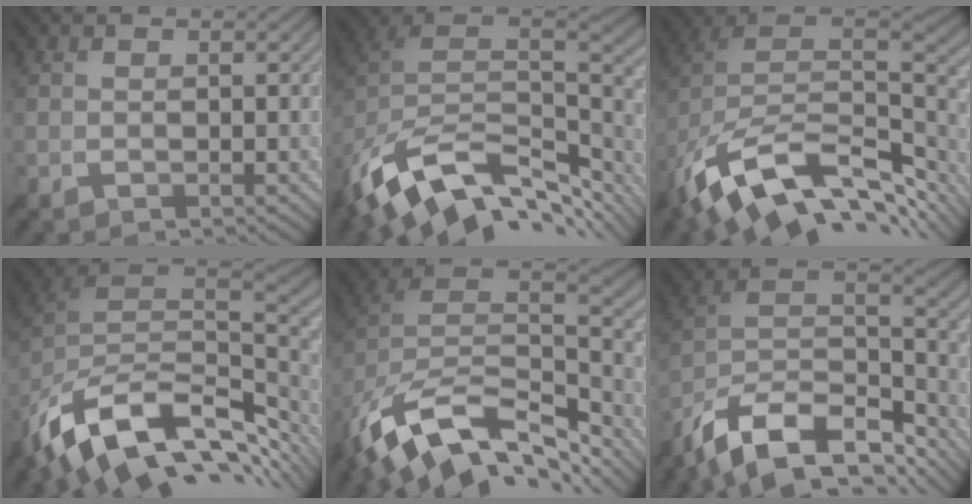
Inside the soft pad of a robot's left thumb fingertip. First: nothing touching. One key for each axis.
{"total": 14.6, "fx": -6.0, "fy": 9.2, "fz": 9.7, "tx": -0.225, "ty": -0.039, "tz": -0.088}
{"total": 15.5, "fx": -5.9, "fy": 9.3, "fz": 10.9, "tx": -0.239, "ty": -0.027, "tz": -0.091}
{"total": 14.7, "fx": -5.5, "fy": 9.3, "fz": 10.0, "tx": -0.223, "ty": -0.040, "tz": -0.081}
{"total": 15.0, "fx": -7.7, "fy": 8.8, "fz": 9.4, "tx": -0.222, "ty": -0.037, "tz": -0.117}
{"total": 15.1, "fx": -10.2, "fy": 6.8, "fz": 8.8, "tx": -0.232, "ty": -0.022, "tz": -0.161}